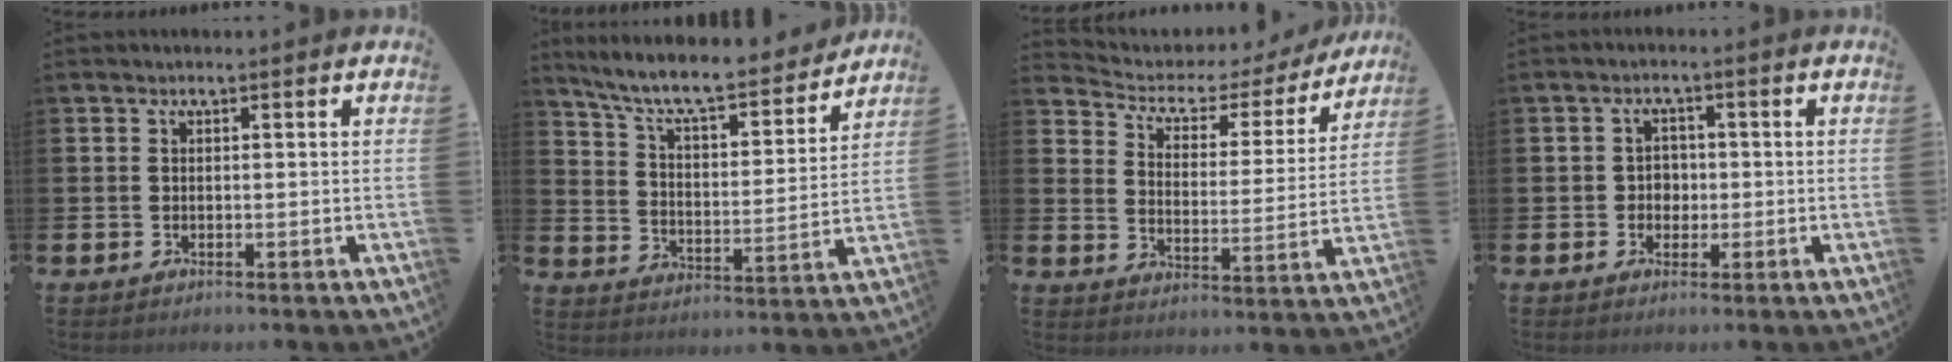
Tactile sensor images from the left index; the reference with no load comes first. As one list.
[{"total": 8.9, "force": [8.0, 1.7, 3.5], "torque": [-0.098, -0.056, 0.136]}, {"total": 4.5, "force": [3.7, 2.3, 1.0], "torque": [-0.050, -0.028, 0.055]}, {"total": 2.3, "force": [-0.1, 2.2, 0.8], "torque": [-0.007, 0.002, -0.009]}]